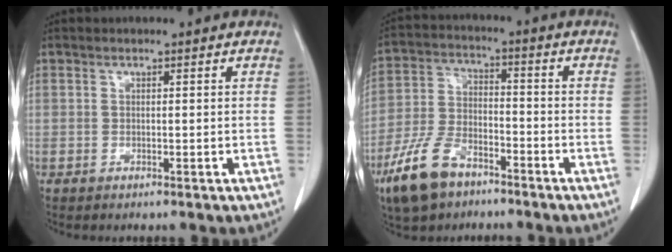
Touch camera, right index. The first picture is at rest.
{"total": 11.0, "force": [-7.2, 5.3, 6.4], "torque": [-0.151, -0.006, -0.138]}